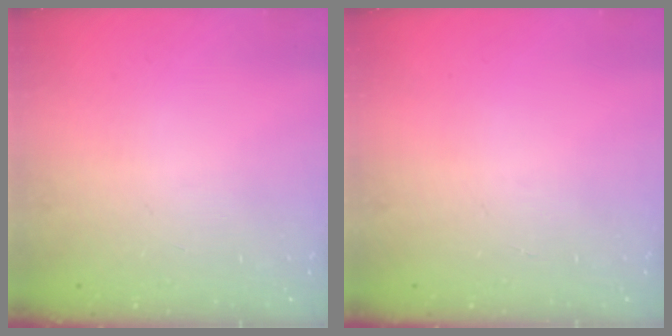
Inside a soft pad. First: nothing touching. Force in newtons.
{"total": 0.0}